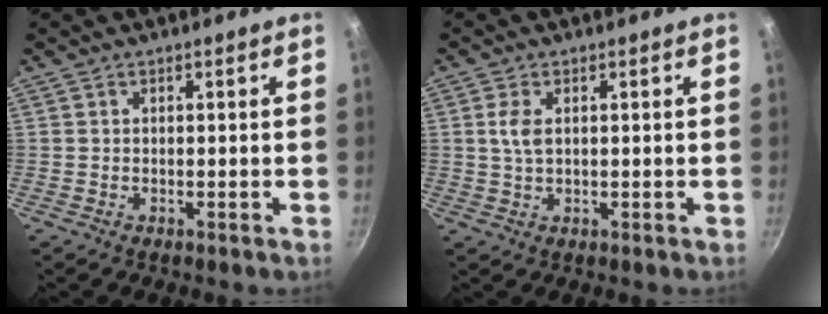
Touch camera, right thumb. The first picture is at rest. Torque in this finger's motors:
{"motor_torque": [0.19, -0.09, 0.60, 0.08, 0.21]}